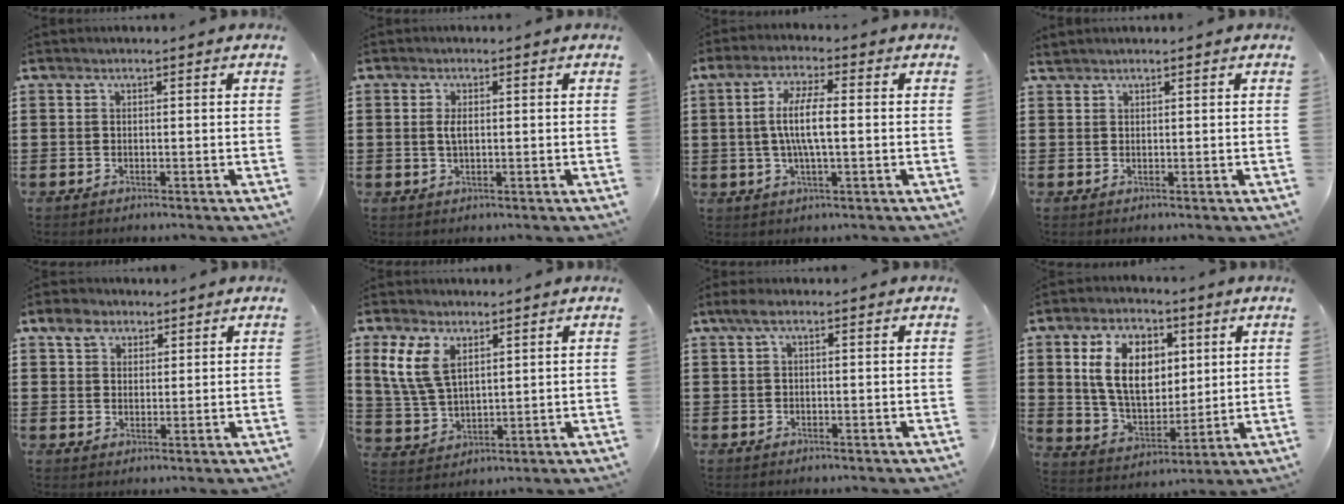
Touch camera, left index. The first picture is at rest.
{"total": 2.1, "force": [0.2, 0.9, 1.9], "torque": [-0.047, 0.001, 0.000]}
{"total": 7.2, "force": [-0.2, 1.8, 6.9], "torque": [-0.139, 0.001, -0.011]}
{"total": 0.6, "force": [0.6, 0.0, 0.1], "torque": [-0.003, -0.001, 0.012]}
{"total": 4.2, "force": [2.5, 3.1, 1.4], "torque": [-0.035, 0.011, 0.044]}
{"total": 7.6, "force": [3.6, 4.4, 5.0], "torque": [-0.127, 0.007, 0.064]}
{"total": 1.9, "force": [-0.2, 0.6, 1.8], "torque": [-0.033, 0.003, -0.005]}
{"total": 11.4, "force": [3.9, 7.3, 7.8], "torque": [-0.170, 0.012, 0.070]}